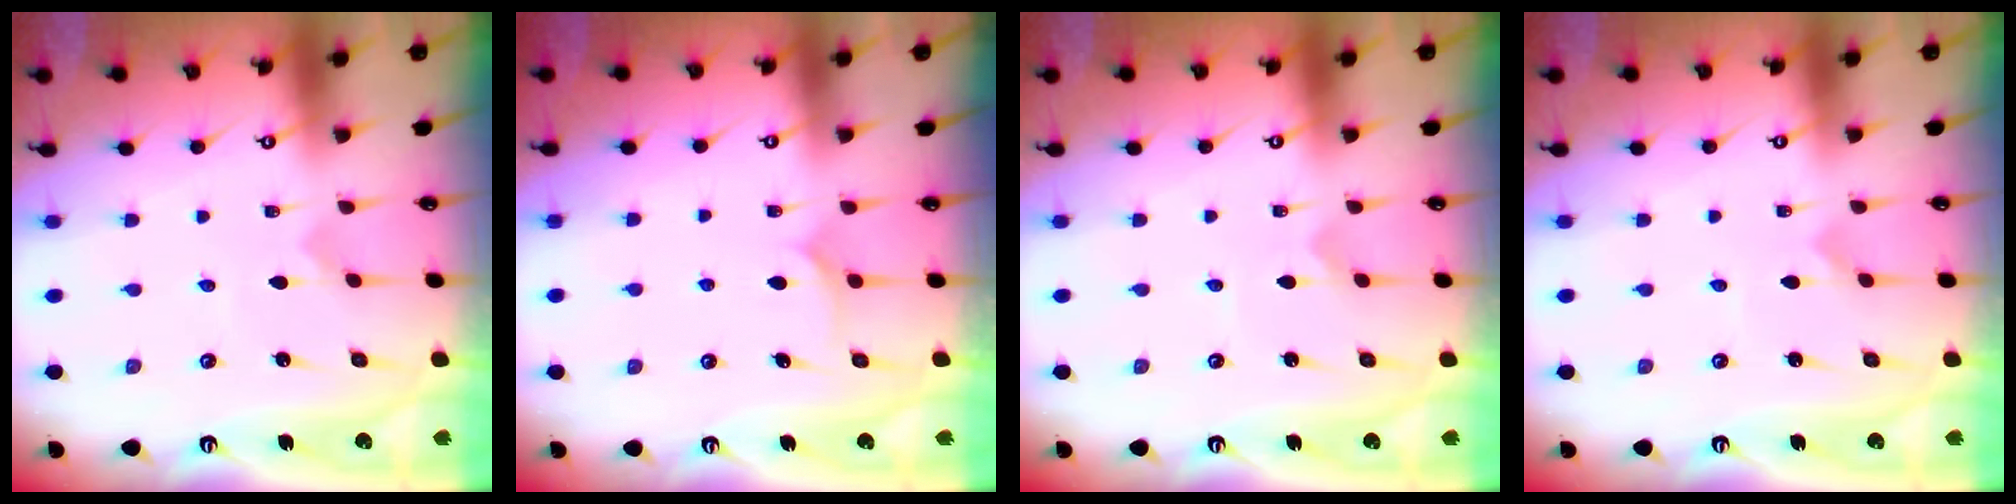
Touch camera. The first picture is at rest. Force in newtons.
{"total": 6.6, "press": 6.6, "slide": 0.5}
{"total": 1.0, "press": 1.0, "slide": 0.0}
{"total": 0.0}